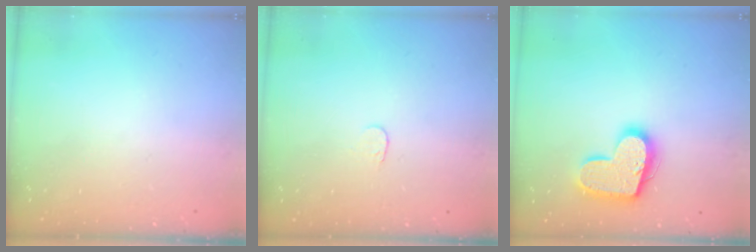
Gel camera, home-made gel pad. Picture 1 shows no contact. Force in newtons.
{"total": 3.6, "press": 3.6, "slide": 0.3}
{"total": 16.4, "press": 16.4, "slide": 1.0}